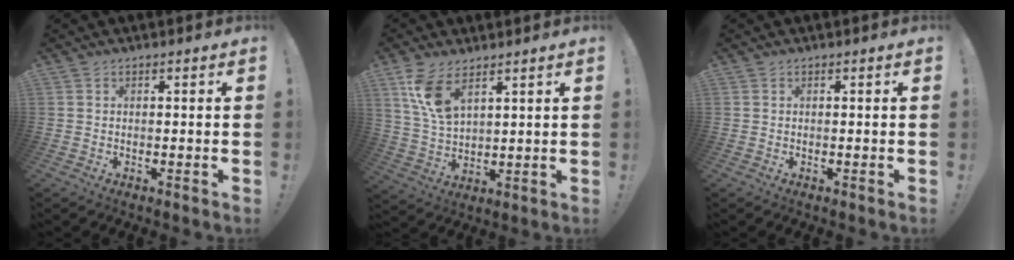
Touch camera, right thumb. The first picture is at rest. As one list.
[{"total": 9.8, "force": [6.0, 4.6, 6.3], "torque": [-0.124, -0.024, 0.113]}, {"total": 0.0}]